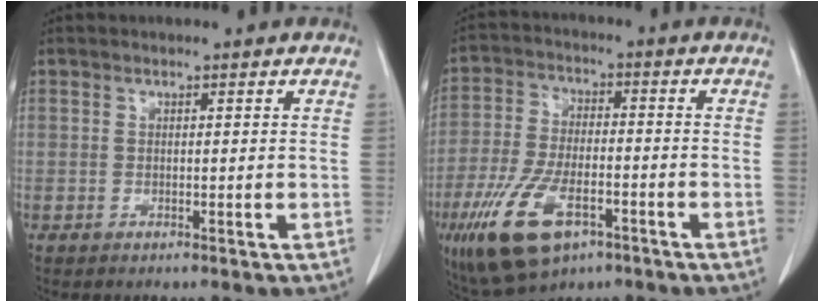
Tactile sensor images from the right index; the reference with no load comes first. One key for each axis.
{"total": 13.7, "fx": -7.0, "fy": 6.0, "fz": 10.1, "tx": -0.216, "ty": -0.010, "tz": -0.118}